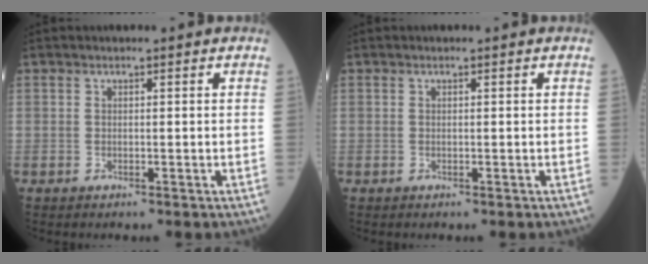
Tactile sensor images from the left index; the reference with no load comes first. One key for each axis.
{"total": 0.0}